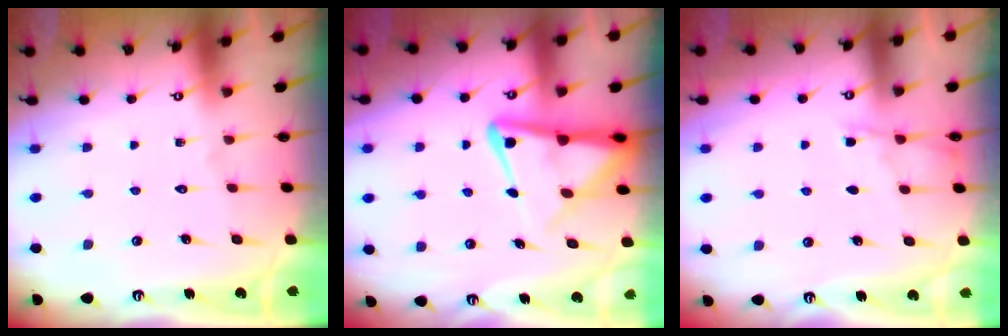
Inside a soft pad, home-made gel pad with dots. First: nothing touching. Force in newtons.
{"total": 9.4, "press": 9.3, "slide": 1.1}
{"total": 3.2, "press": 3.1, "slide": 0.5}